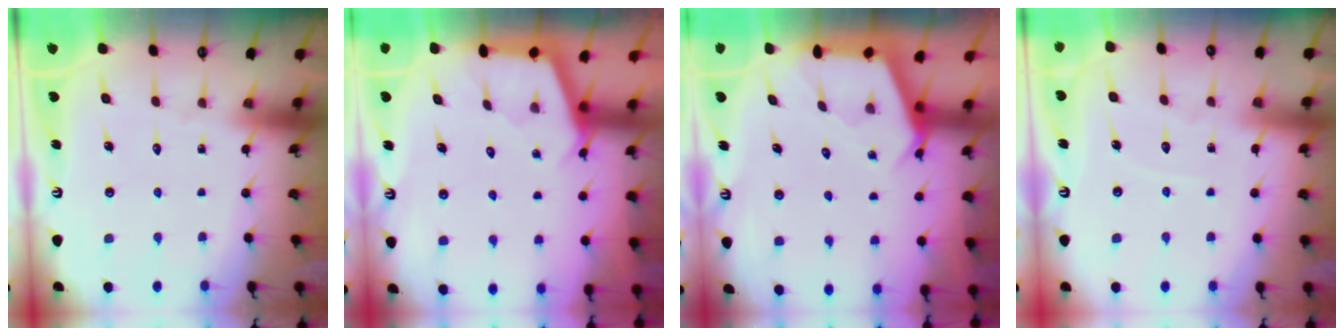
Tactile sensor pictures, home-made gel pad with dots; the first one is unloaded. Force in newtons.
{"total": 2.7, "press": 2.7, "slide": 0.3}
{"total": 2.7, "press": 2.7, "slide": 0.3}
{"total": 4.0, "press": 4.0, "slide": 0.6}